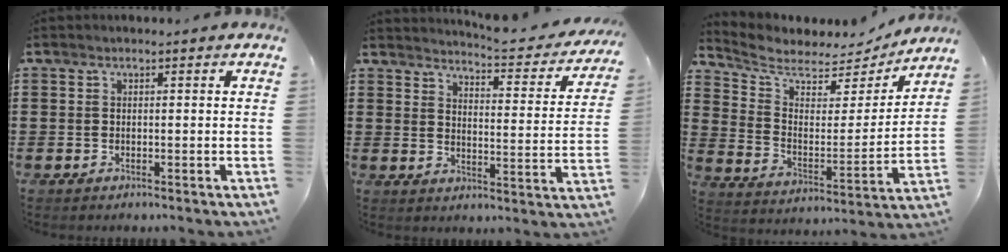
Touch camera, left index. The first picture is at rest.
{"total": 4.2, "force": [4.1, -0.3, 1.1], "torque": [-0.029, -0.040, 0.061]}
{"total": 5.7, "force": [5.0, 2.3, 1.2], "torque": [-0.059, -0.038, 0.084]}